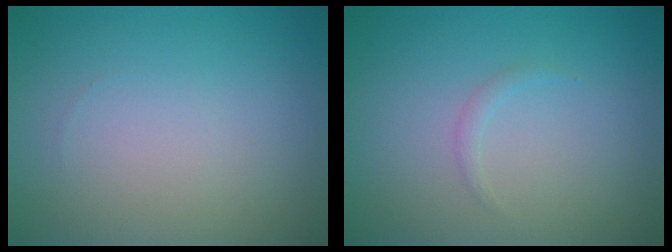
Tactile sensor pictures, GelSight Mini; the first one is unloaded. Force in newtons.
{"total": 0.7, "press": 0.7, "slide": 0.1}